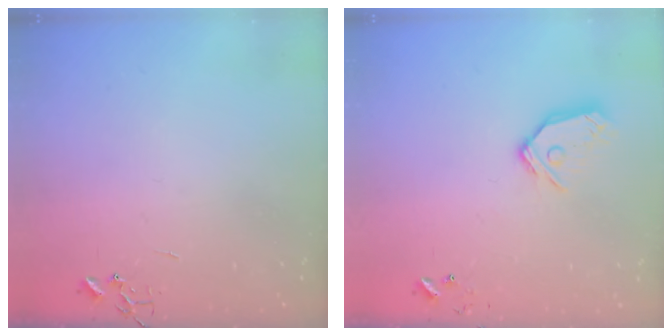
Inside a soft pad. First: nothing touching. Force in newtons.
{"total": 11.6, "press": 11.6, "slide": 1.4}